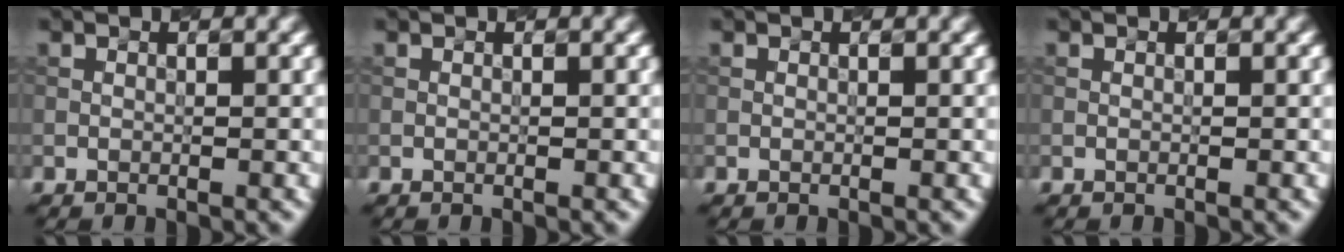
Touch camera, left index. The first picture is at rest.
{"total": 0.0}
{"total": 0.0}
{"total": 0.0}